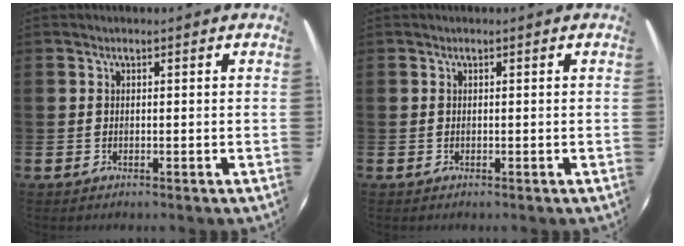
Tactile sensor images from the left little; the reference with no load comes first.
{"total": 0.0}